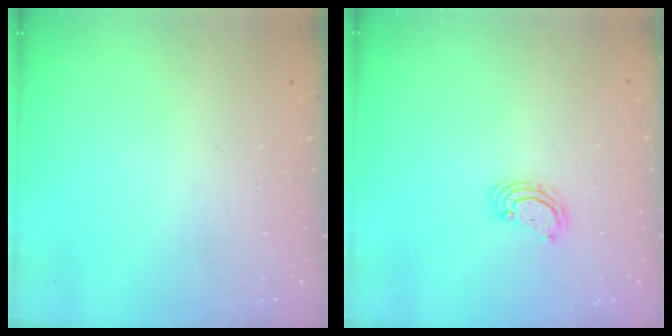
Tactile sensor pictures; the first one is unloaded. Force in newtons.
{"total": 3.2, "press": 3.2, "slide": 0.3}